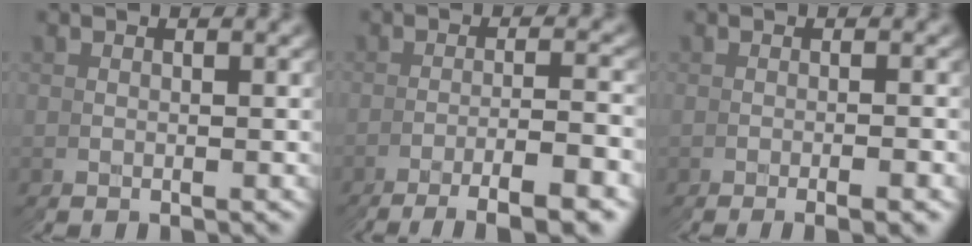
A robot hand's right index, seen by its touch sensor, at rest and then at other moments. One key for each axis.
{"total": 5.4, "fx": -3.9, "fy": -1.8, "fz": 3.3, "tx": -0.048, "ty": 0.011, "tz": -0.071}
{"total": 1.8, "fx": -0.4, "fy": -1.7, "fz": 0.6, "tx": -0.013, "ty": 0.013, "tz": -0.015}